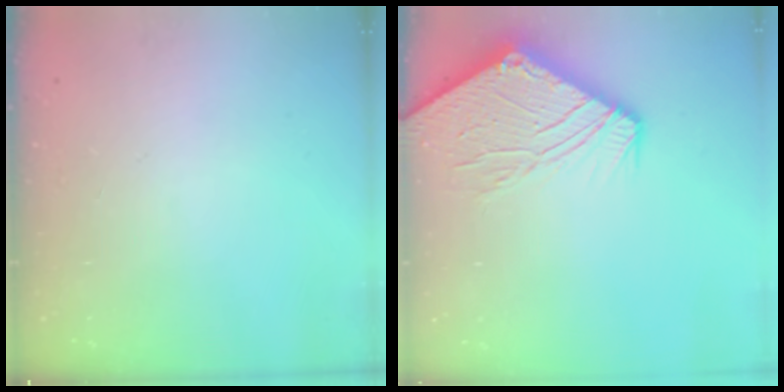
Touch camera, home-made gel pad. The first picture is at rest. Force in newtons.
{"total": 13.5, "press": 13.4, "slide": 1.8}